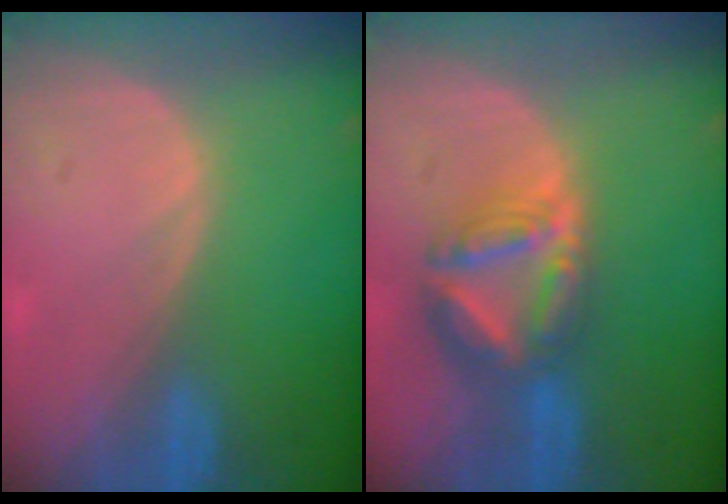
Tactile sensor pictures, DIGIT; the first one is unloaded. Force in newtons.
{"total": 8.0, "press": 7.0, "slide": 4.0}